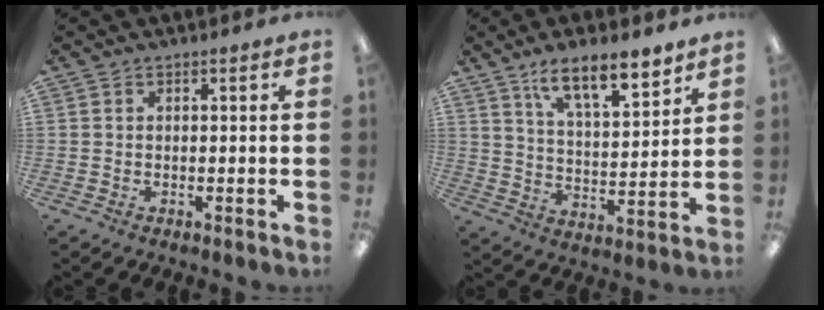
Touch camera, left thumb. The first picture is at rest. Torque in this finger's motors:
{"motor_torque": [1.61, 1.02, 1.26, -0.92, 0.16]}